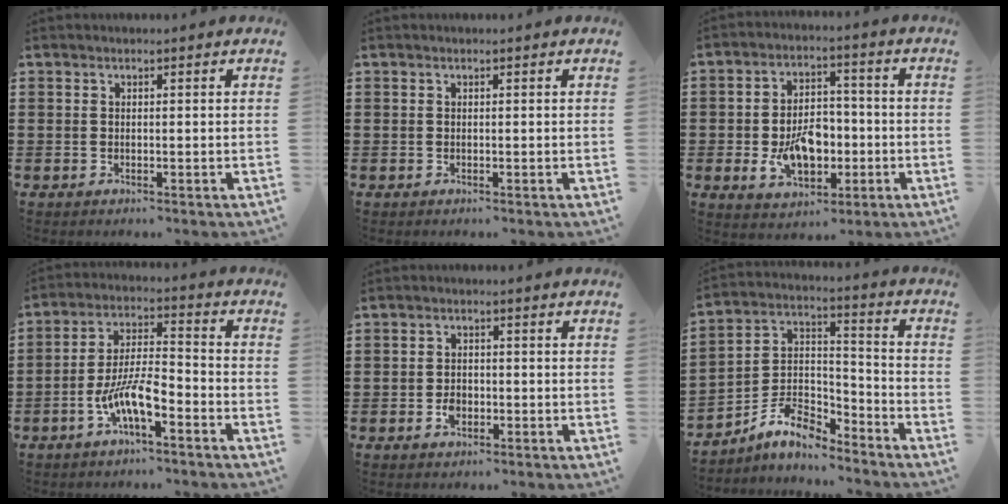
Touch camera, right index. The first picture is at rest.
{"total": 0.0}
{"total": 8.7, "force": [-2.1, 5.5, 6.4], "torque": [-0.115, 0.004, -0.038]}
{"total": 8.9, "force": [-4.4, 2.8, 7.2], "torque": [-0.159, 0.000, -0.086]}
{"total": 2.3, "force": [-0.9, 1.5, 1.5], "torque": [-0.028, 0.000, -0.017]}
{"total": 8.3, "force": [-6.7, 3.3, 3.7], "torque": [-0.087, 0.010, -0.133]}